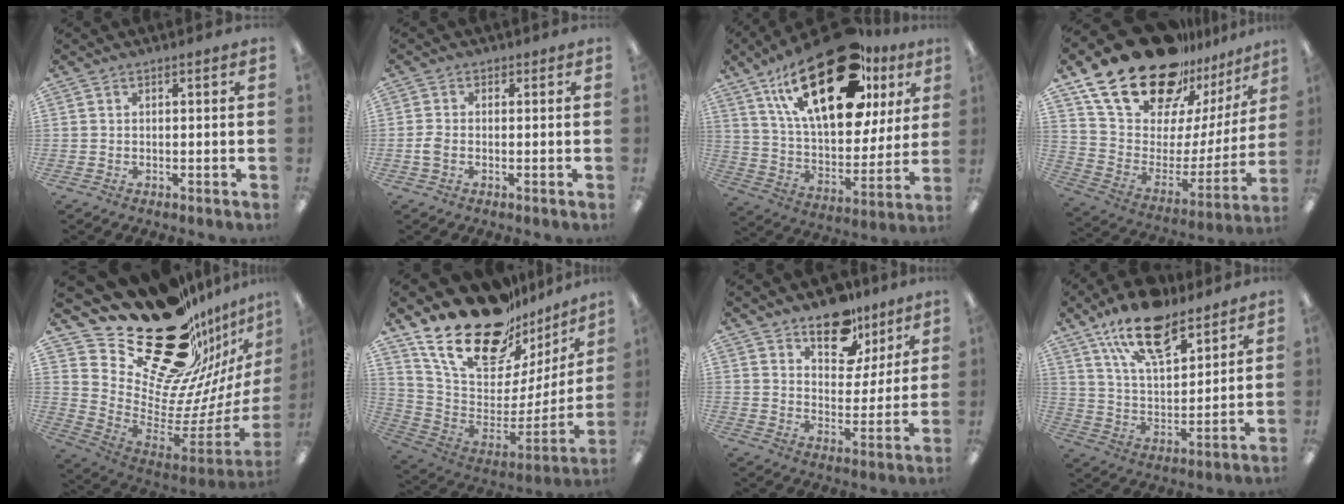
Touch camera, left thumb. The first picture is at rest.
{"total": 2.9, "force": [-0.8, 2.0, 1.9], "torque": [-0.038, 0.004, -0.015]}
{"total": 30.3, "force": [15.9, 13.7, 21.8], "torque": [-0.378, -0.077, 0.269]}
{"total": 26.6, "force": [19.8, 12.2, 13.0], "torque": [-0.235, -0.121, 0.361]}
{"total": 30.8, "force": [22.1, 14.7, 15.7], "torque": [-0.217, -0.184, 0.425]}
{"total": 25.3, "force": [18.7, 11.0, 13.0], "torque": [-0.221, -0.129, 0.343]}
{"total": 14.0, "force": [10.1, 7.4, 6.3], "torque": [-0.079, -0.062, 0.179]}
{"total": 17.2, "force": [11.9, 7.3, 10.0], "torque": [-0.171, -0.054, 0.208]}